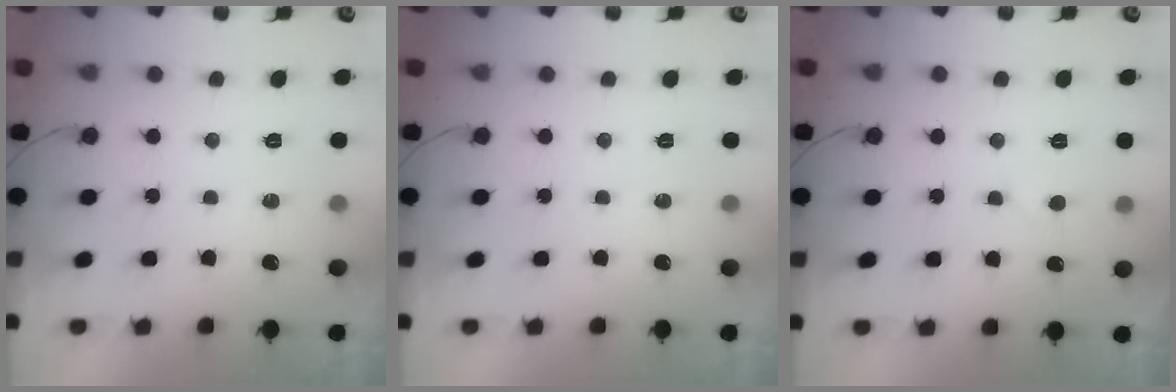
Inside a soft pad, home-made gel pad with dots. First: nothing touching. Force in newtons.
{"total": 0.0}
{"total": 2.8, "press": 2.8, "slide": 0.1}